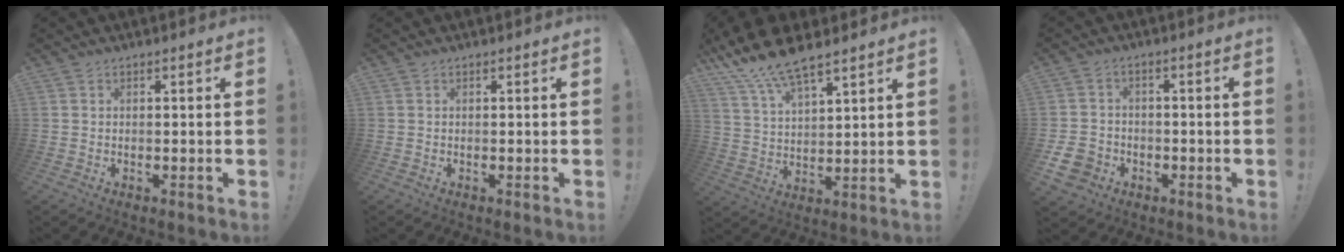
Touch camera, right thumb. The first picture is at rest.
{"total": 0.0}
{"total": 11.9, "force": [9.8, 3.0, 6.0], "torque": [-0.128, -0.051, 0.178]}
{"total": 7.5, "force": [-3.8, 5.9, 2.5], "torque": [-0.063, 0.022, -0.069]}